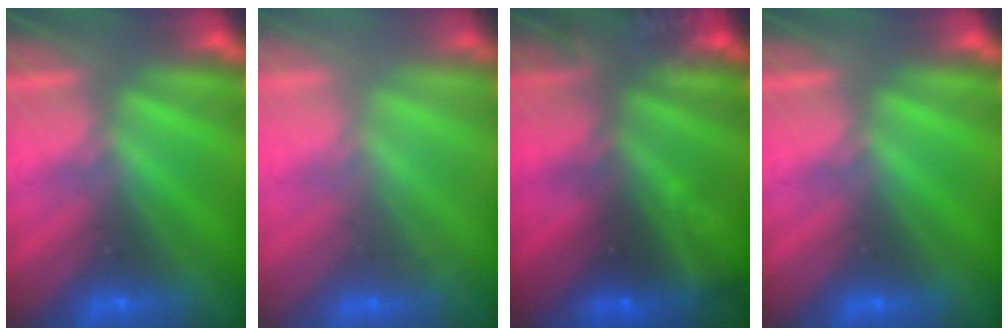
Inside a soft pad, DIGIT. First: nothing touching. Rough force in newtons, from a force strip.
{"total": 2.4}
{"total": 9.0}
{"total": 0.0}